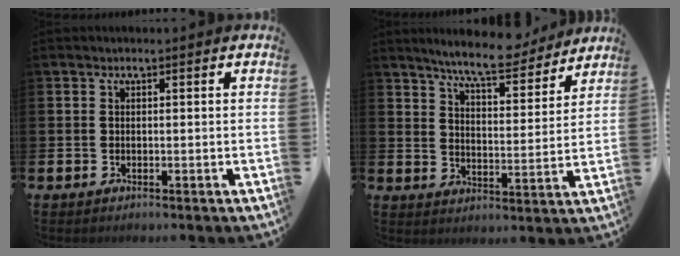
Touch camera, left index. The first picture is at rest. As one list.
[{"total": 8.4, "force": [7.8, 1.1, 2.9], "torque": [-0.071, -0.043, 0.138]}]